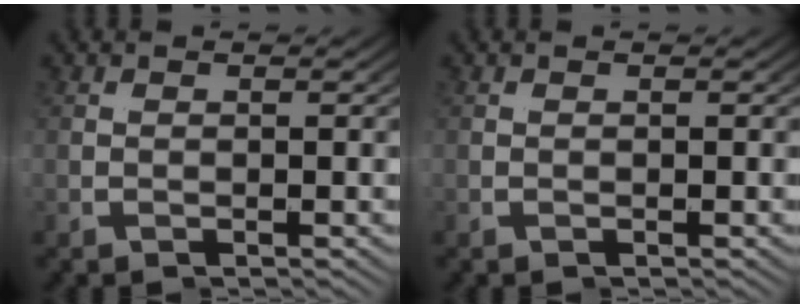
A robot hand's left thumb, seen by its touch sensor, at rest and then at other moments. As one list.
[{"total": 0.0}]